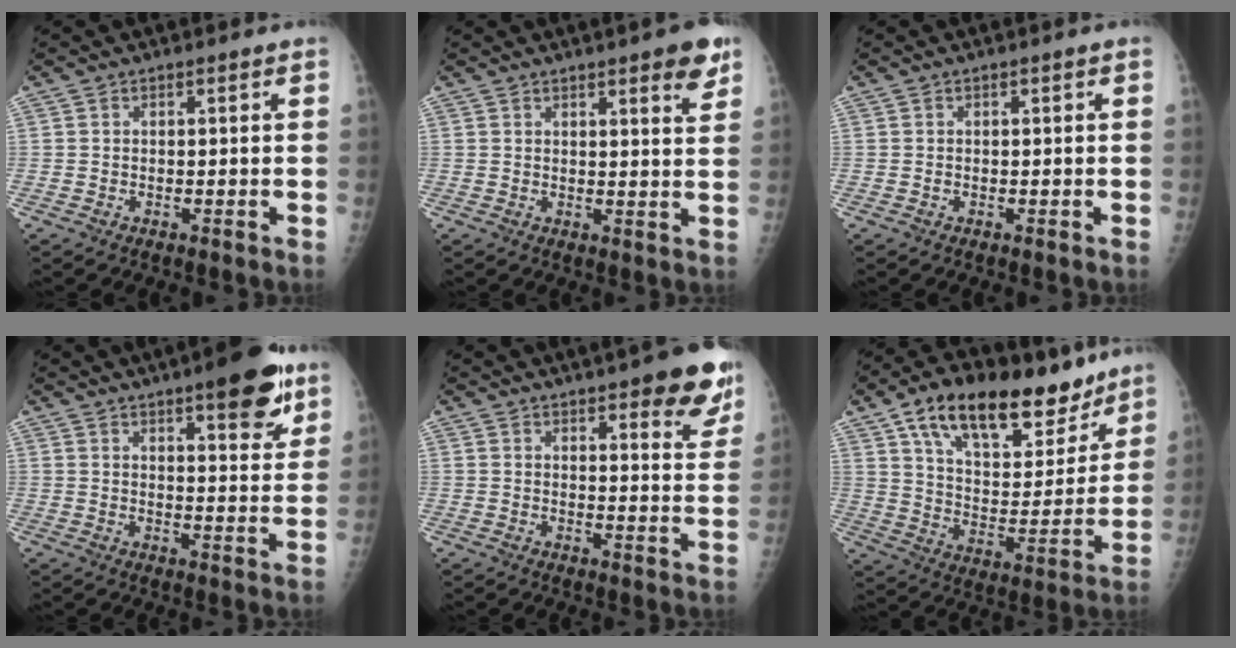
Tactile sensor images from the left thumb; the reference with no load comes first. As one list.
[{"total": 6.3, "force": [4.0, 1.5, 4.7], "torque": [-0.042, -0.019, 0.047]}, {"total": 0.0}, {"total": 12.2, "force": [7.4, 3.5, 9.0], "torque": [-0.084, -0.035, 0.097]}, {"total": 12.7, "force": [8.1, 3.7, 9.0], "torque": [-0.069, -0.040, 0.097]}, {"total": 23.8, "force": [15.7, 11.1, 14.1], "torque": [-0.177, -0.048, 0.257]}]